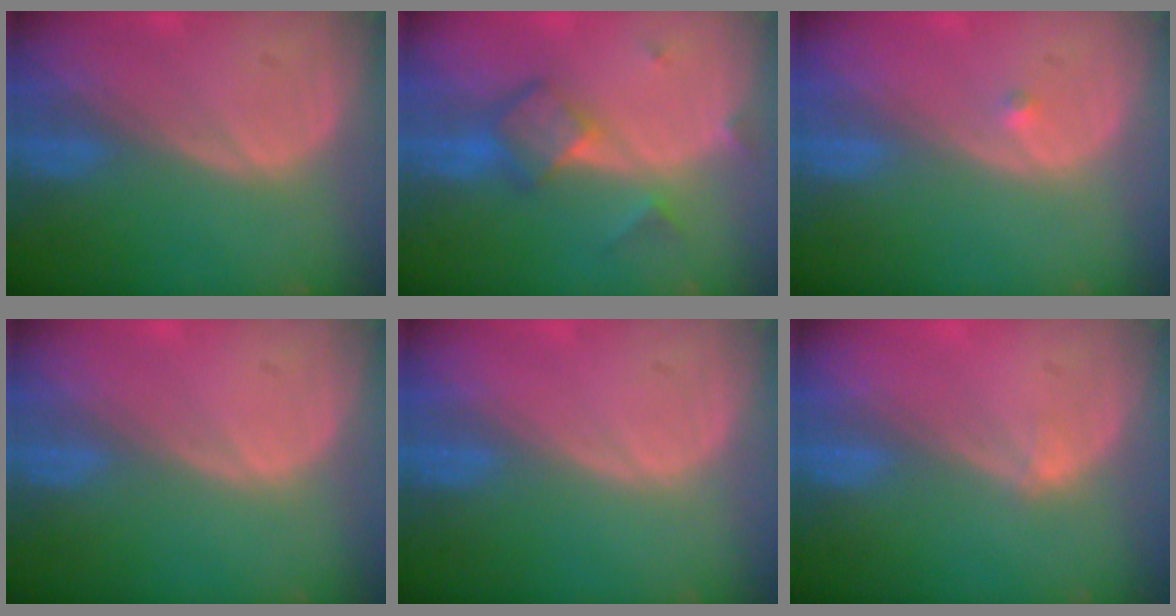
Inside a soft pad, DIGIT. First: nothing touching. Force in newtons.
{"total": 5.7, "press": 5.4, "slide": 1.7}
{"total": 0.7, "press": 0.5, "slide": 0.4}
{"total": 0.0}
{"total": 0.0}
{"total": 0.8, "press": 0.6, "slide": 0.5}